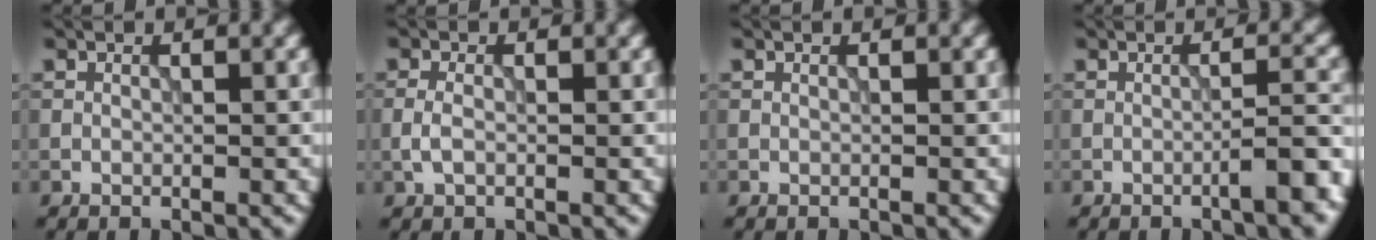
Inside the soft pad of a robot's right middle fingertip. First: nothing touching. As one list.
[{"total": 1.5, "force": [-0.3, 0.8, 1.2], "torque": [-0.028, 0.002, -0.011]}, {"total": 0.0}, {"total": 4.0, "force": [-1.9, 0.7, 3.4], "torque": [-0.039, 0.016, -0.037]}]